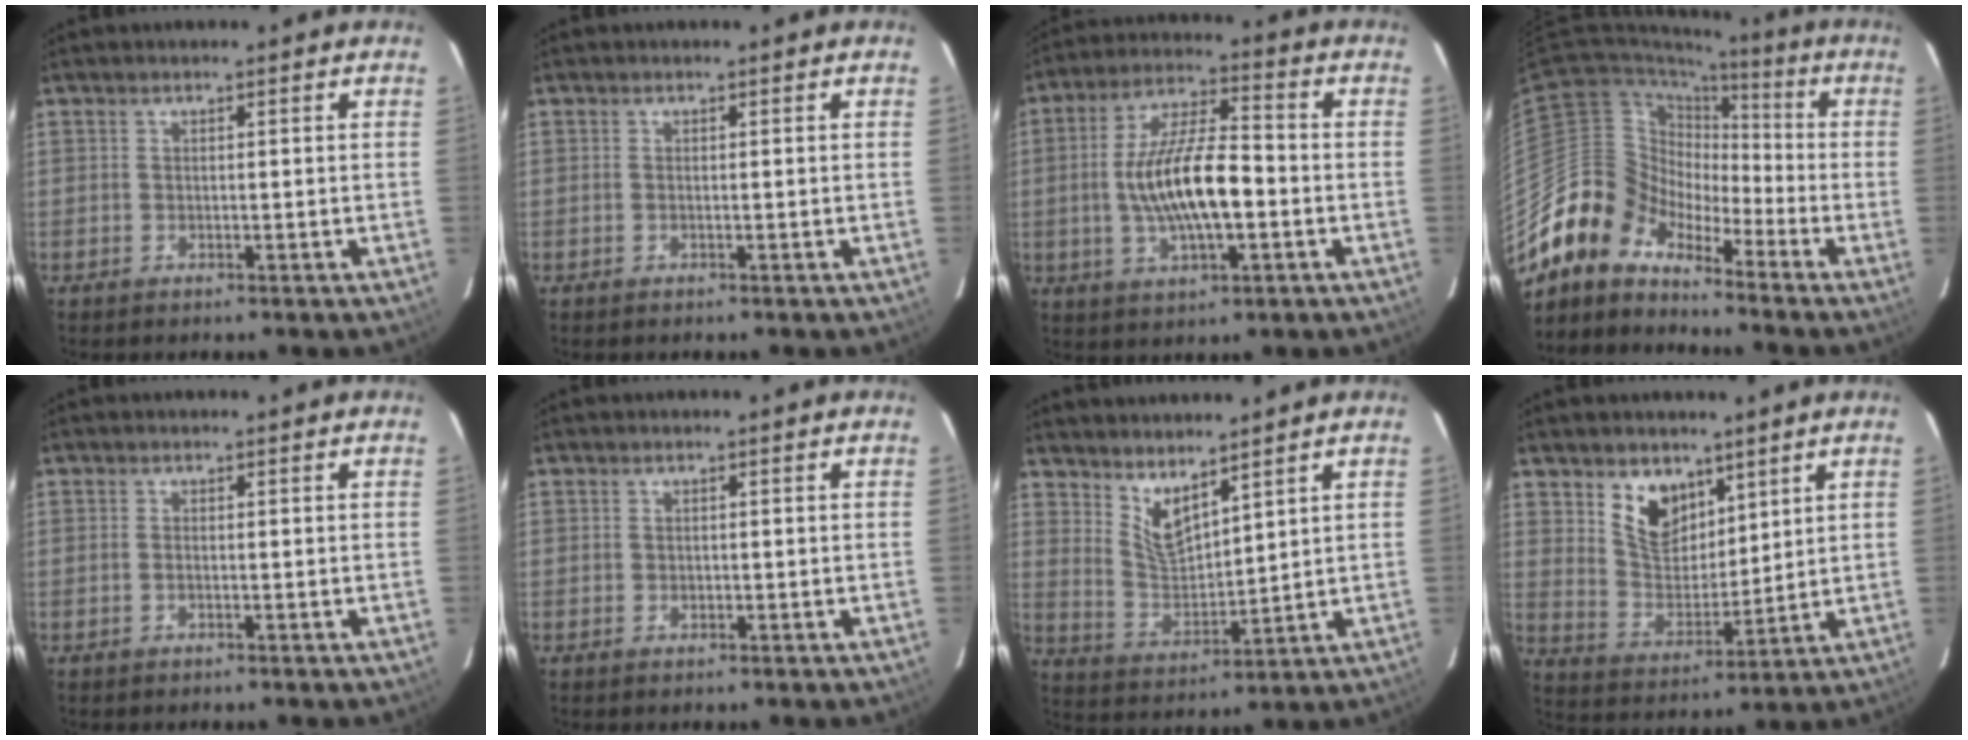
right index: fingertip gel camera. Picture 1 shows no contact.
{"total": 0.0}
{"total": 14.1, "force": [-2.2, 4.7, 13.1], "torque": [-0.253, 0.004, -0.036]}
{"total": 10.2, "force": [-7.8, 6.5, 0.5], "torque": [-0.019, 0.043, -0.167]}
{"total": 0.7, "force": [-0.3, 0.4, 0.6], "torque": [-0.014, 0.000, -0.006]}
{"total": 0.9, "force": [-0.1, 0.8, 0.3], "torque": [-0.003, 0.000, -0.002]}
{"total": 7.2, "force": [5.3, 2.3, 4.2], "torque": [-0.076, -0.013, 0.111]}
{"total": 9.8, "force": [6.0, 6.0, 4.9], "torque": [-0.087, 0.003, 0.121]}